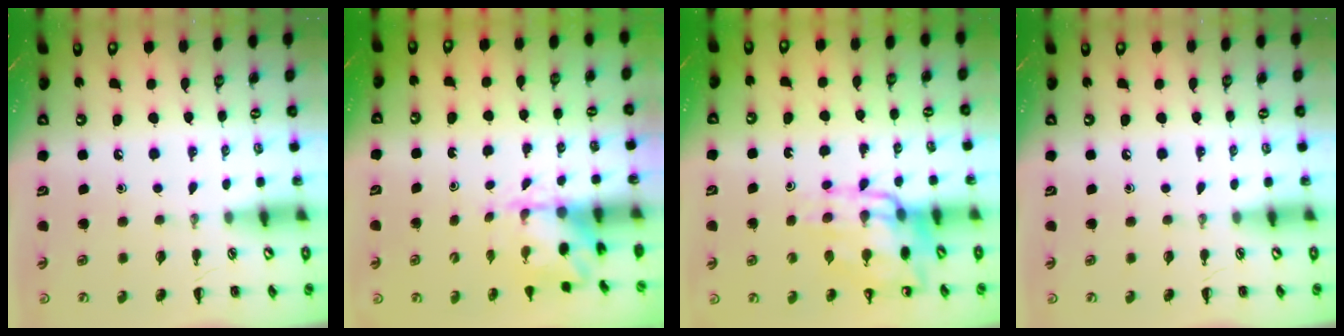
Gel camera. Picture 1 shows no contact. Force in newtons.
{"total": 2.1, "press": 2.0, "slide": 0.7}
{"total": 14.1, "press": 13.7, "slide": 3.3}
{"total": 0.0}